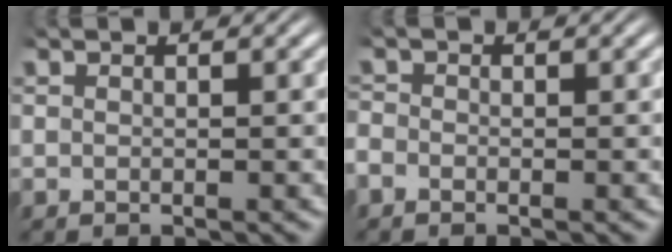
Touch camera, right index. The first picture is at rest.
{"total": 1.6, "force": [-0.8, 1.4, 0.5], "torque": [-0.014, -0.002, -0.021]}